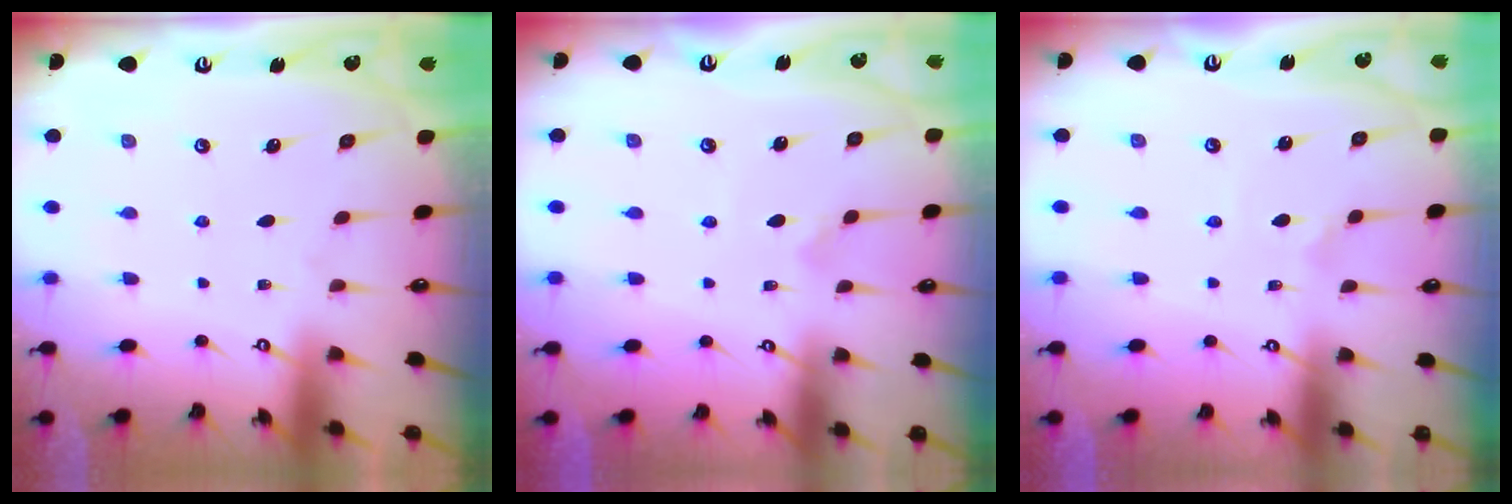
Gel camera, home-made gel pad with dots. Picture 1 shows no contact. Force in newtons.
{"total": 2.5, "press": 2.5, "slide": 0.1}
{"total": 0.7, "press": 0.5, "slide": 0.4}